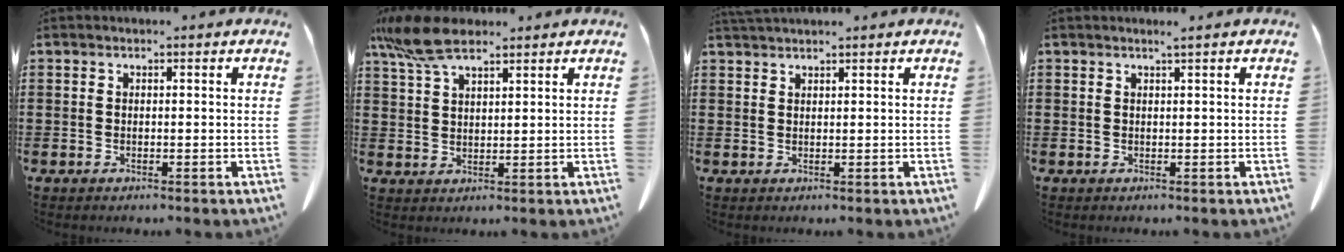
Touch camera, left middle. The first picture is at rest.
{"total": 7.7, "force": [5.5, 2.4, 4.9], "torque": [-0.115, -0.006, 0.103]}
{"total": 1.5, "force": [1.4, 0.1, 0.4], "torque": [-0.010, -0.001, 0.028]}
{"total": 0.6, "force": [0.4, -0.1, 0.4], "torque": [-0.006, -0.001, 0.008]}